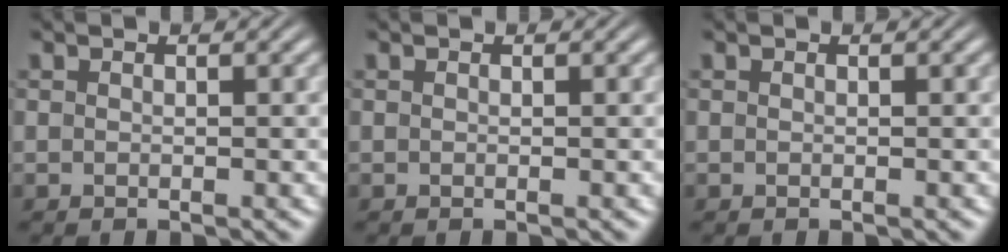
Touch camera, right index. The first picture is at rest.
{"total": 0.0}
{"total": 0.0}